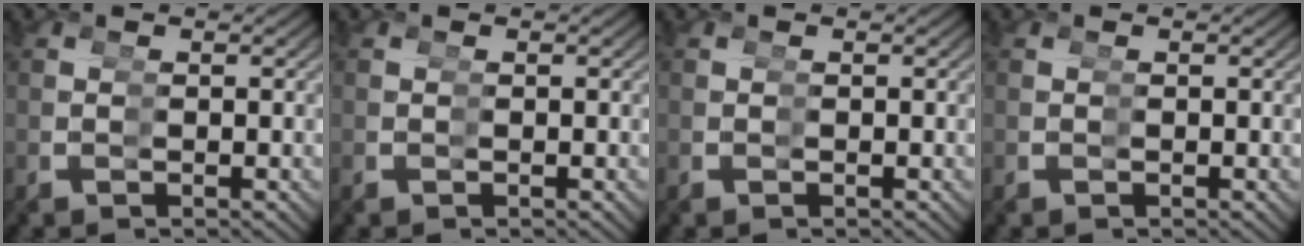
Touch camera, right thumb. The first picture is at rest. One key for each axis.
{"total": 0.0}
{"total": 0.0}
{"total": 0.0}